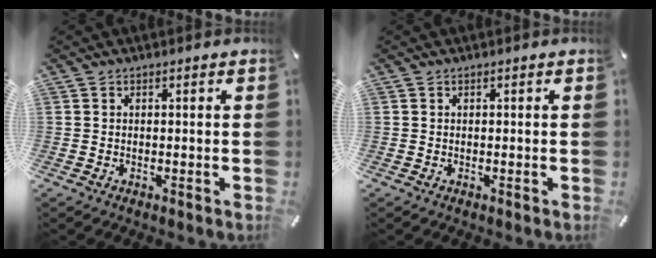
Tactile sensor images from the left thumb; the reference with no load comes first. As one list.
[{"total": 0.0}]